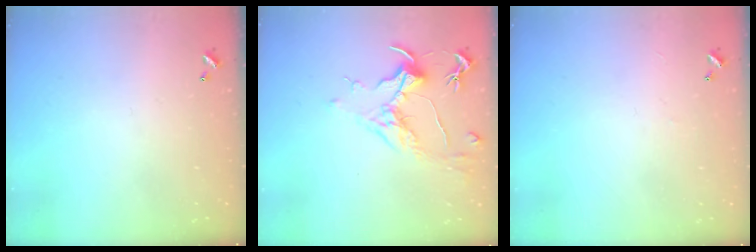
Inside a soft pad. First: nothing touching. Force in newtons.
{"total": 1.7, "press": 1.5, "slide": 0.7}
{"total": 0.7, "press": 0.5, "slide": 0.6}